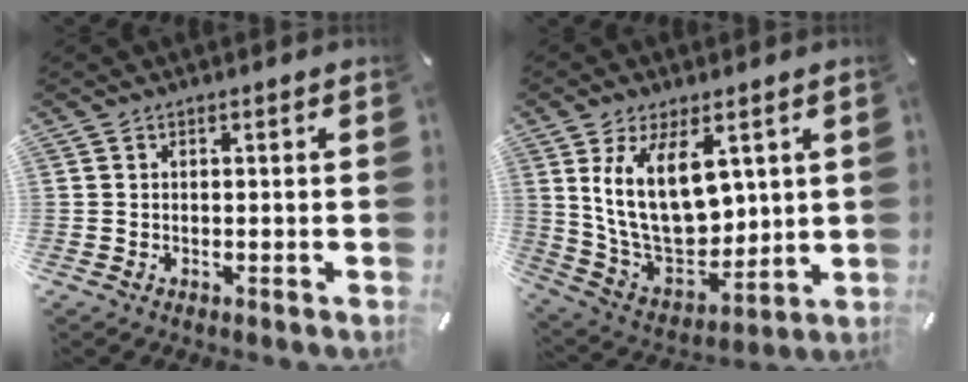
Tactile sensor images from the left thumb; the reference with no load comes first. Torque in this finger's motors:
{"motor_torque": [2.50, 2.52, 2.24, -0.53, 0.47]}